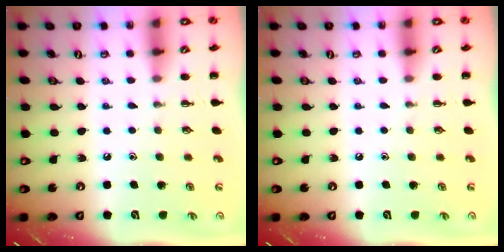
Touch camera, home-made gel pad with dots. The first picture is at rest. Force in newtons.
{"total": 0.0}